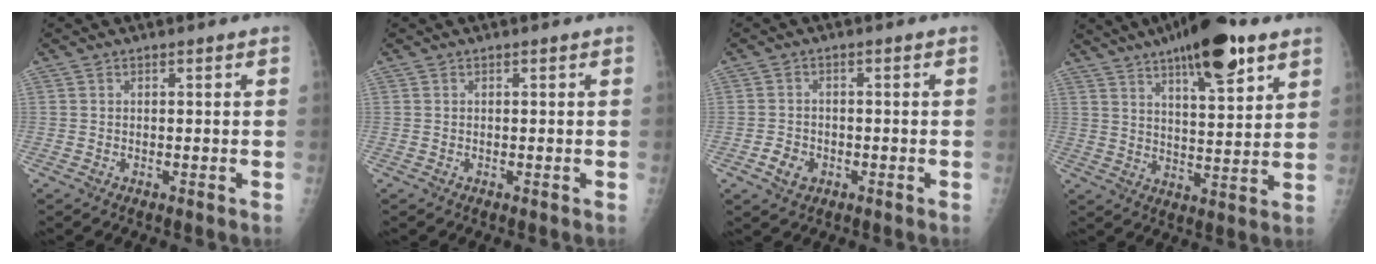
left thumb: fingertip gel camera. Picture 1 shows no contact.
{"total": 0.0}
{"total": 3.5, "force": [-1.4, 2.7, 1.7], "torque": [-0.023, 0.004, -0.021]}
{"total": 16.7, "force": [10.0, 4.9, 12.4], "torque": [-0.167, -0.040, 0.156]}